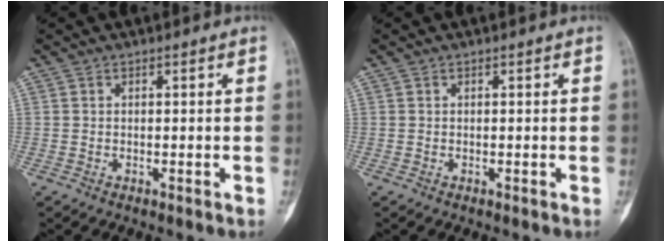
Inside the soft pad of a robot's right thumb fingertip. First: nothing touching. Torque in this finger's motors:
{"motor_torque": [0.00, 0.00, -0.01, 0.20, 0.00]}